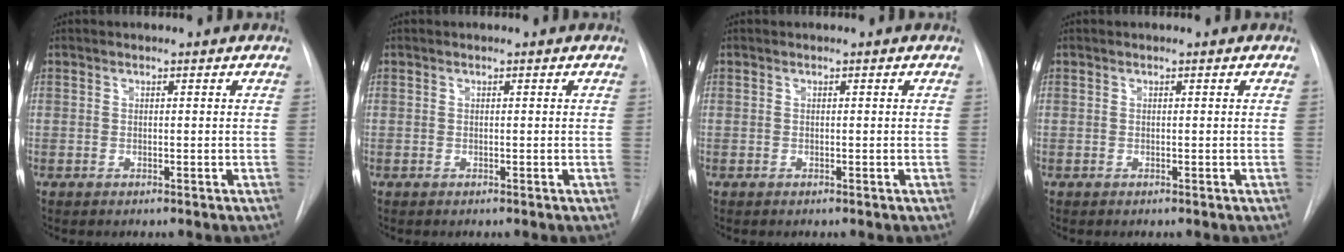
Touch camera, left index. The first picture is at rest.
{"total": 0.0}
{"total": 0.0}
{"total": 0.0}